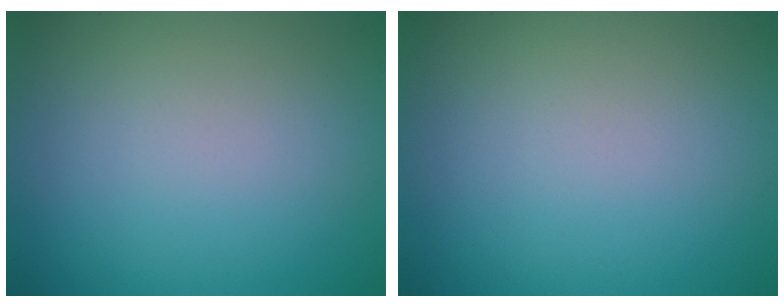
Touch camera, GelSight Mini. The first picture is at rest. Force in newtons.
{"total": 0.0}